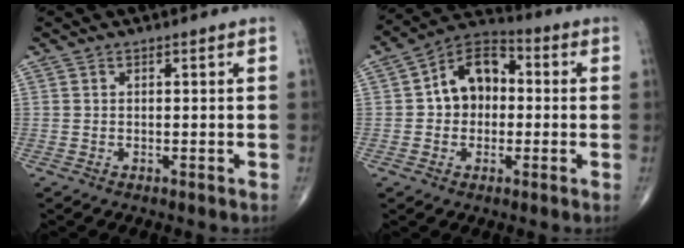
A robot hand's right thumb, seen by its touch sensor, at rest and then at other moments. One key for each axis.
{"total": 11.0, "fx": 0.6, "fy": 8.0, "fz": 7.5, "tx": -0.091, "ty": 0.030, "tz": -0.006}